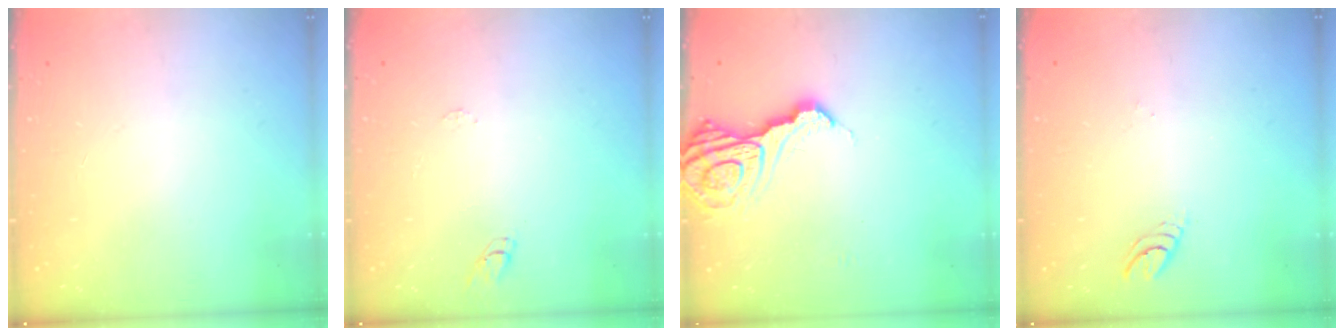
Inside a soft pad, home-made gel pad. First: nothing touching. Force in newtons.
{"total": 5.0, "press": 5.0, "slide": 0.5}
{"total": 12.1, "press": 12.0, "slide": 1.4}
{"total": 3.9, "press": 3.9, "slide": 0.4}